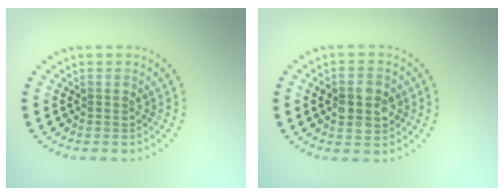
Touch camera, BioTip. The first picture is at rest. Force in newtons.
{"total": 4.0, "press": 4.0, "slide": 0.2}